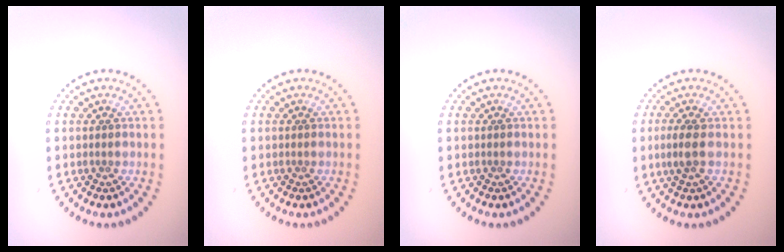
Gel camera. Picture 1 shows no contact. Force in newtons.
{"total": 0.0}
{"total": 0.0}
{"total": 1.6, "press": 1.5, "slide": 0.7}